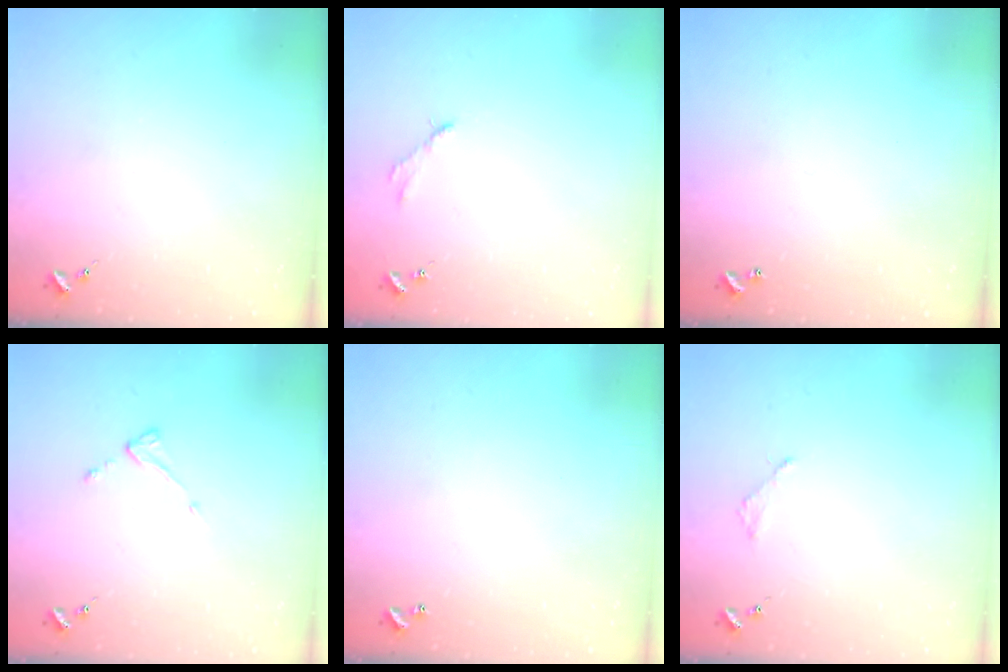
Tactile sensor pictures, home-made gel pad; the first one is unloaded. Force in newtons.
{"total": 2.8, "press": 2.8, "slide": 0.4}
{"total": 1.0, "press": 1.0, "slide": 0.2}
{"total": 3.8, "press": 3.8, "slide": 0.3}
{"total": 1.0, "press": 1.0, "slide": 0.2}
{"total": 2.0, "press": 2.0, "slide": 0.3}